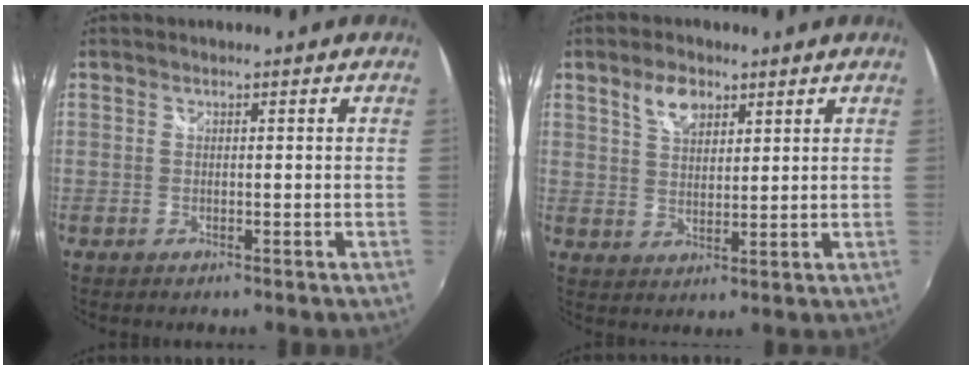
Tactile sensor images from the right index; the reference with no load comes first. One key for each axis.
{"total": 5.6, "fx": 3.3, "fy": 3.1, "fz": 3.3, "tx": -0.055, "ty": 0.011, "tz": 0.061}